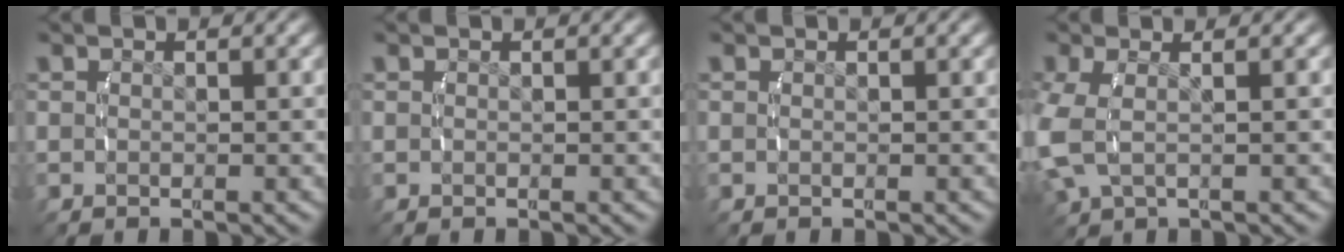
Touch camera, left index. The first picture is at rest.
{"total": 0.0}
{"total": 0.0}
{"total": 3.6, "force": [0.1, 2.3, 2.7], "torque": [-0.084, -0.007, 0.010]}